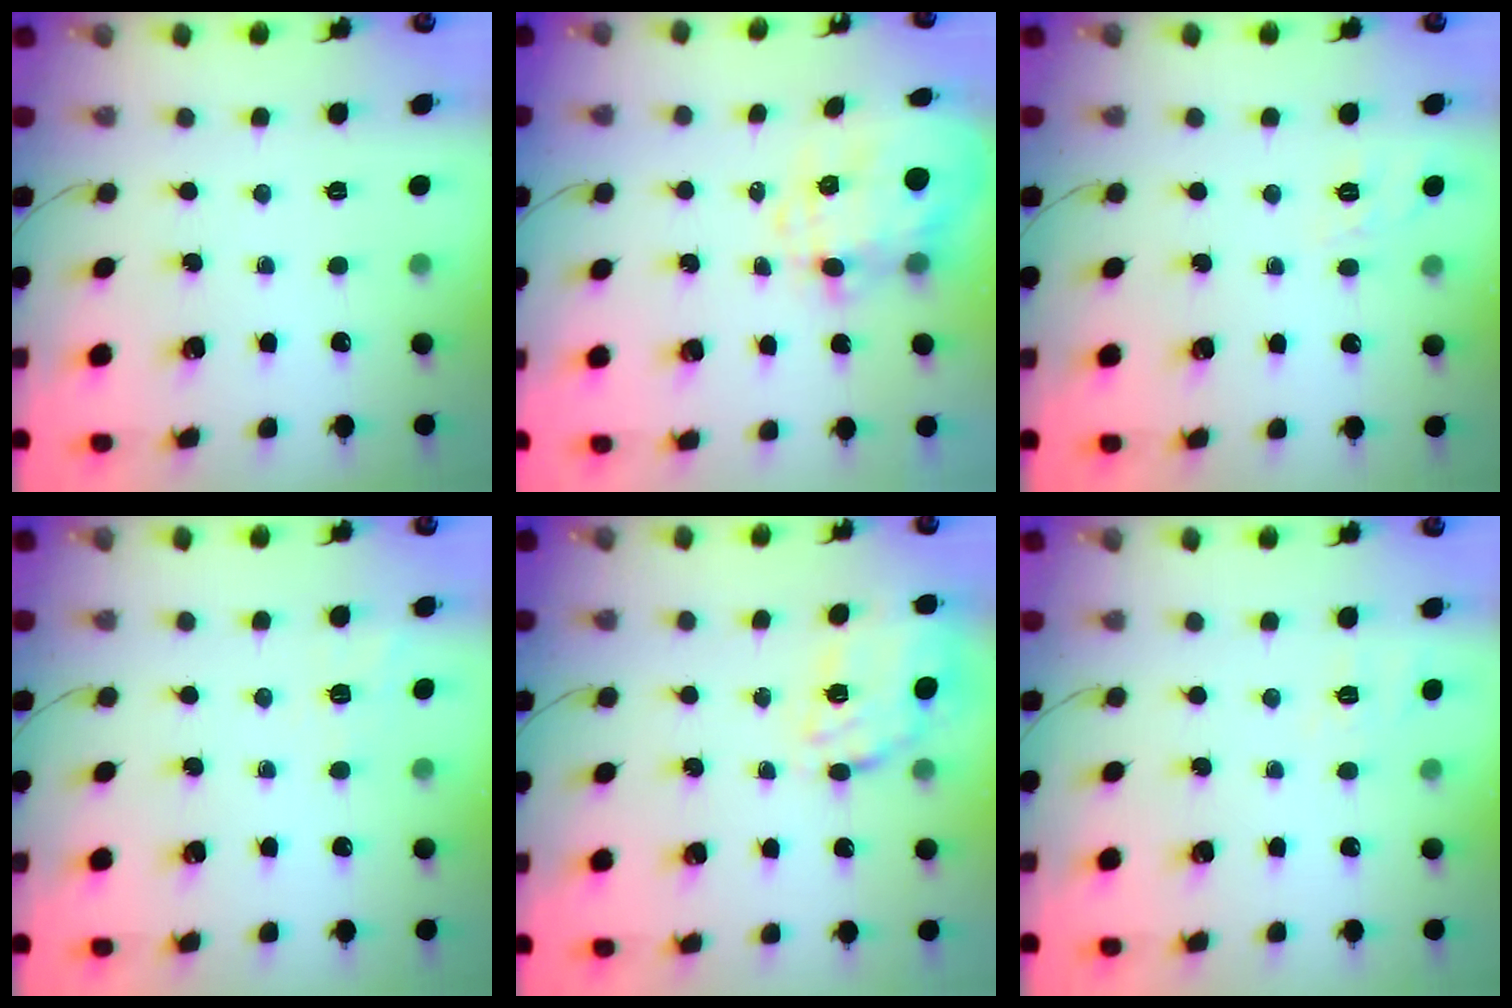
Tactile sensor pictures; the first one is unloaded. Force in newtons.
{"total": 8.0, "press": 7.7, "slide": 2.1}
{"total": 1.7, "press": 0.5, "slide": 1.6}
{"total": 1.9, "press": 1.0, "slide": 1.6}
{"total": 17.9, "press": 17.6, "slide": 3.4}
{"total": 5.1, "press": 4.6, "slide": 2.2}